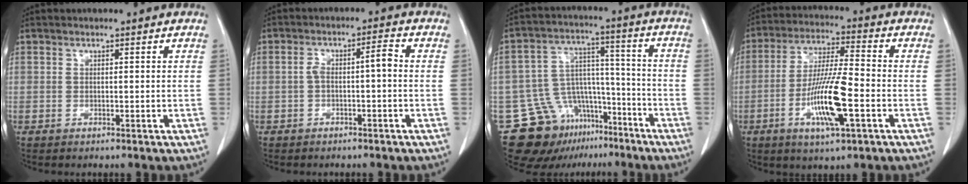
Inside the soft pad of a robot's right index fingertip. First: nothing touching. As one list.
[{"total": 4.0, "force": [-0.5, 0.9, 3.8], "torque": [-0.070, 0.022, -0.005]}, {"total": 14.6, "force": [-10.1, 9.4, 5.0], "torque": [-0.074, 0.065, -0.152]}, {"total": 12.3, "force": [-3.9, 1.4, 11.5], "torque": [-0.222, -0.008, -0.072]}]